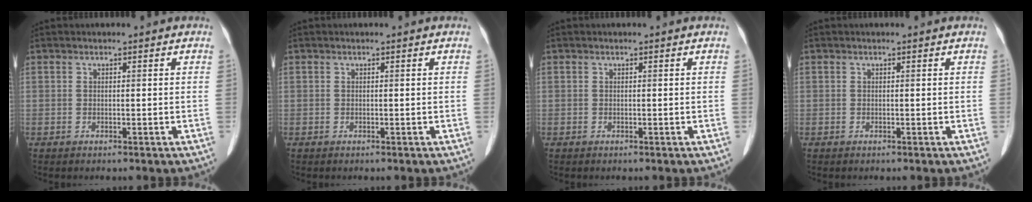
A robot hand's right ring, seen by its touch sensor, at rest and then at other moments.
{"total": 0.0}
{"total": 0.0}
{"total": 0.0}